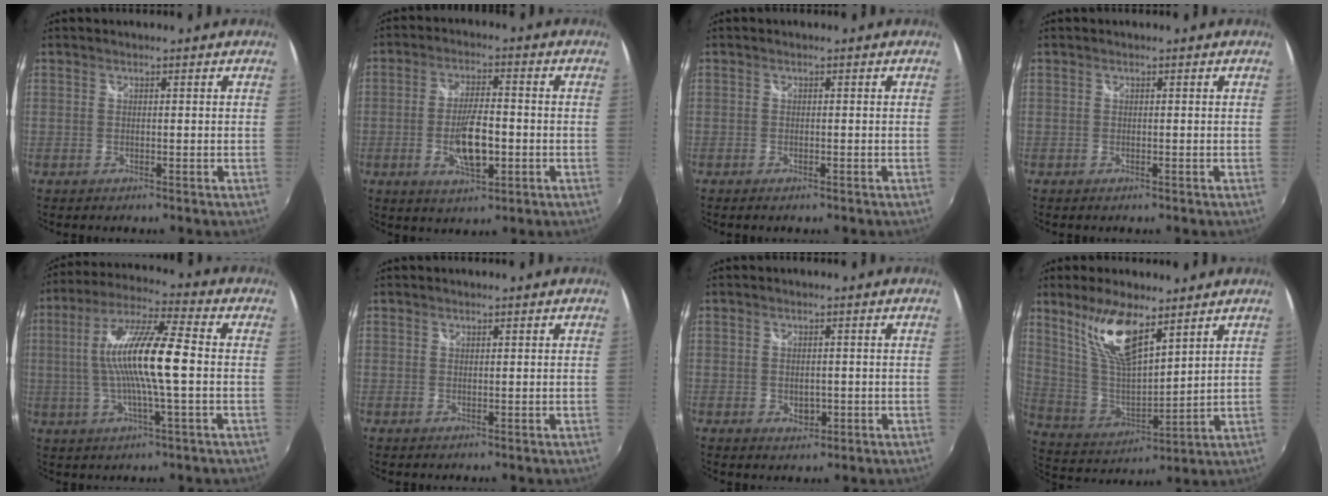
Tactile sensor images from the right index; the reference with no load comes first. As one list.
[{"total": 8.6, "force": [-2.1, 3.0, 7.9], "torque": [-0.150, -0.001, -0.033]}, {"total": 1.1, "force": [-0.8, 0.5, 0.5], "torque": [-0.009, -0.005, -0.016]}, {"total": 0.0}, {"total": 14.6, "force": [-0.3, 1.4, 14.5], "torque": [-0.271, 0.008, -0.011]}, {"total": 0.7, "force": [0.4, 0.5, -0.1], "torque": [0.003, 0.001, 0.007]}, {"total": 2.7, "force": [-0.3, 2.0, 1.7], "torque": [-0.028, -0.001, -0.002]}, {"total": 14.1, "force": [8.9, 4.5, 10.0], "torque": [-0.190, 0.005, 0.185]}]